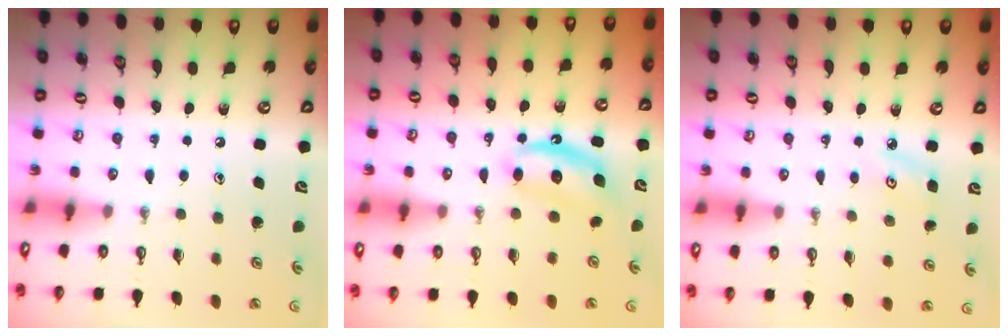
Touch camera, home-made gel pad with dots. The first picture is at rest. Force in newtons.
{"total": 6.5, "press": 6.4, "slide": 0.5}
{"total": 4.3, "press": 4.3, "slide": 0.6}